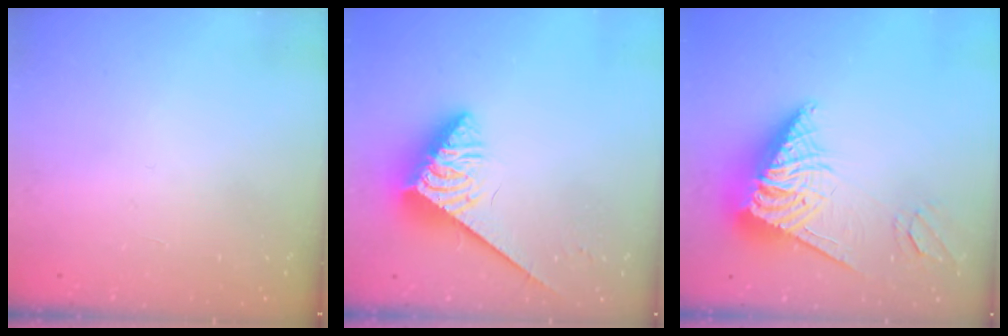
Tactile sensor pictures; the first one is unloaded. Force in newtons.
{"total": 4.6, "press": 4.6, "slide": 0.5}
{"total": 13.1, "press": 12.8, "slide": 2.4}